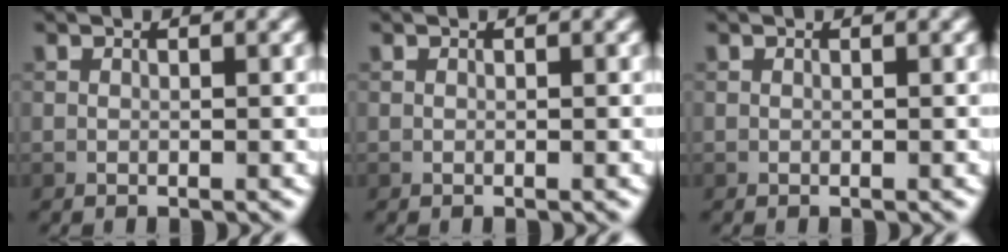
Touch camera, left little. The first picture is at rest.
{"total": 0.0}
{"total": 0.0}